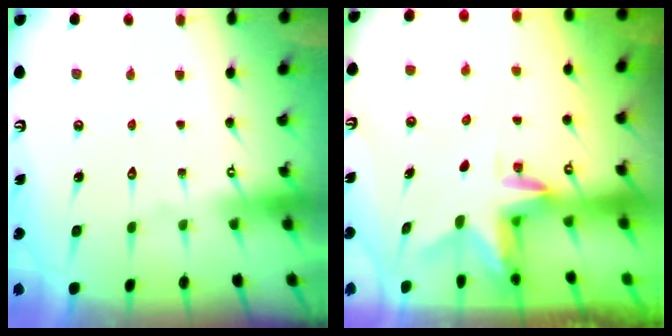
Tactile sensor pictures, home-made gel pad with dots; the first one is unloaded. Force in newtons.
{"total": 3.1, "press": 3.1, "slide": 0.3}